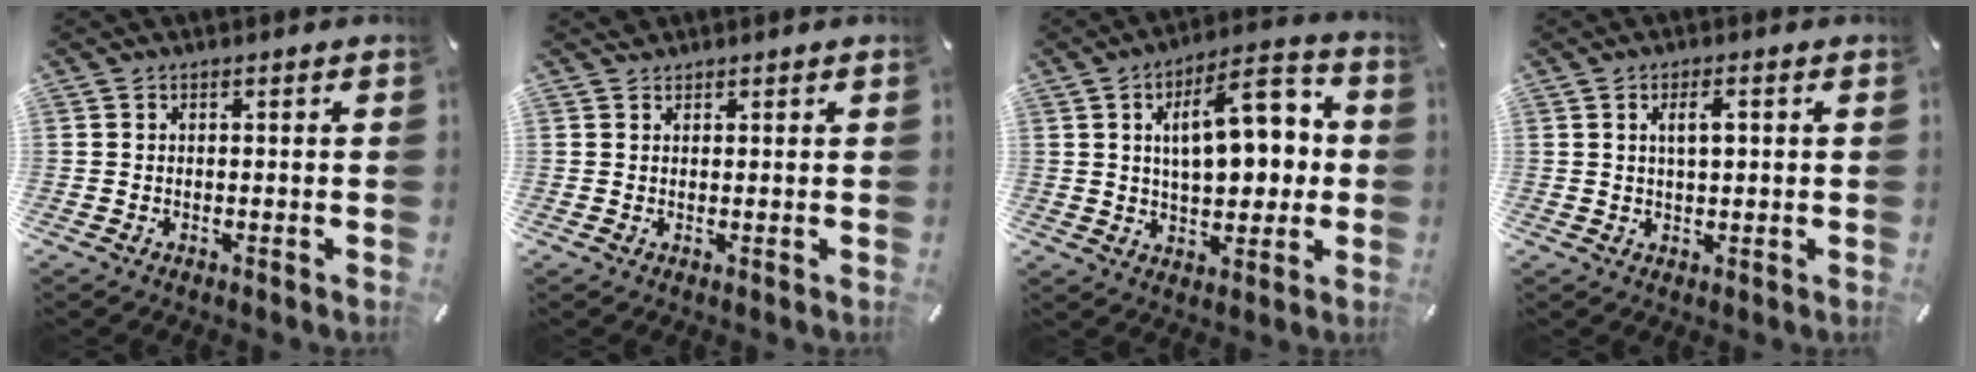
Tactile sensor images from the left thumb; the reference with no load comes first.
{"total": 1.3, "force": [1.0, 0.8, -0.2], "torque": [0.013, -0.001, 0.017]}
{"total": 16.1, "force": [3.3, 8.5, 13.3], "torque": [-0.176, -0.004, 0.048]}
{"total": 3.6, "force": [1.0, 1.2, 3.3], "torque": [-0.067, 0.005, 0.015]}